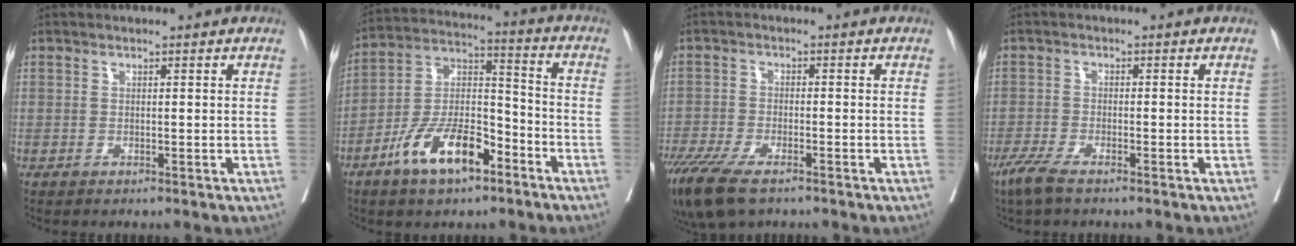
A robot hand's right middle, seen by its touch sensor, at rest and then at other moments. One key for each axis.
{"total": 13.0, "fx": -7.6, "fy": 4.9, "fz": 9.3, "tx": -0.184, "ty": 0.011, "tz": -0.137}
{"total": 10.2, "fx": -7.3, "fy": 3.3, "fz": 6.3, "tx": -0.113, "ty": -0.020, "tz": -0.124}
{"total": 3.9, "fx": -2.9, "fy": 0.7, "fz": 2.5, "tx": -0.056, "ty": -0.008, "tz": -0.056}